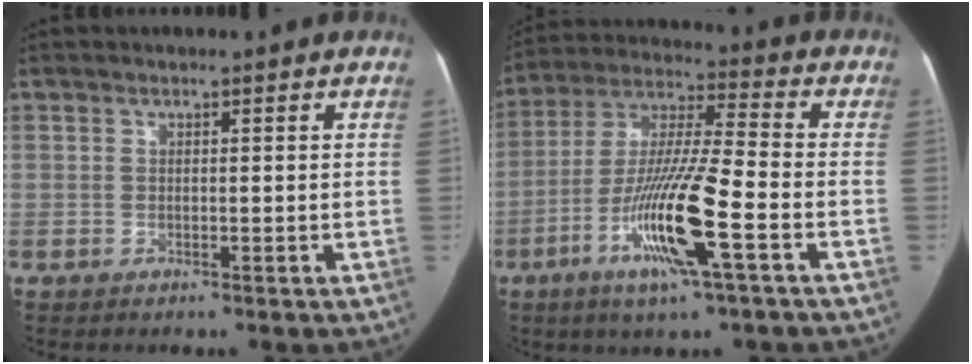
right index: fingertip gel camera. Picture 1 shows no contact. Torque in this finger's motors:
{"motor_torque": [1.27, -0.87, 0.47, 0.16]}